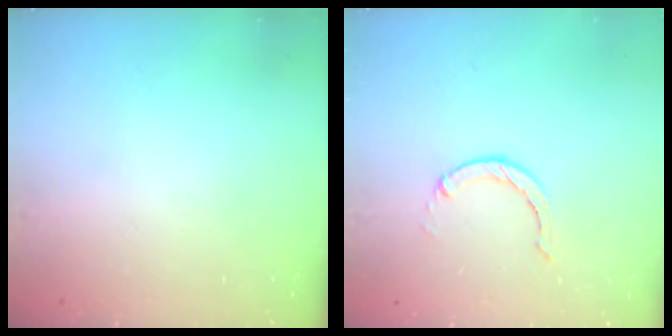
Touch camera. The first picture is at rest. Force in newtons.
{"total": 0.0}